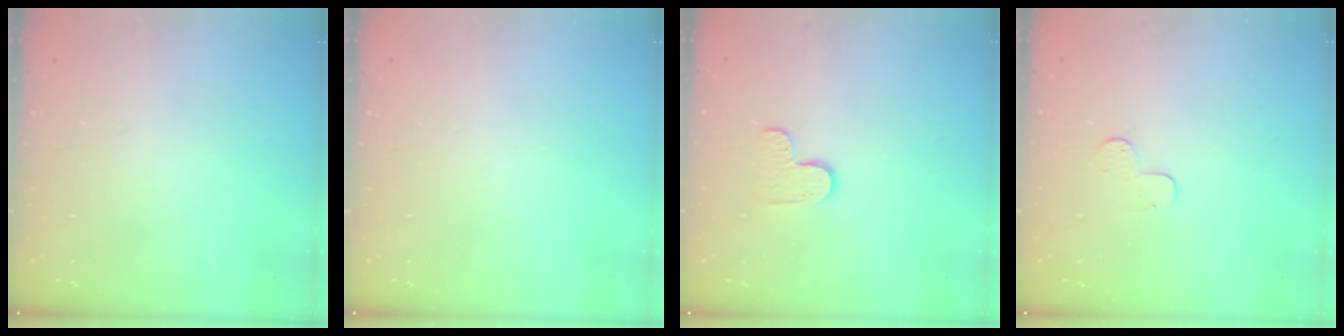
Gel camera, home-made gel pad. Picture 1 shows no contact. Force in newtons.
{"total": 0.0}
{"total": 6.1, "press": 6.1, "slide": 0.6}
{"total": 4.3, "press": 4.3, "slide": 0.4}